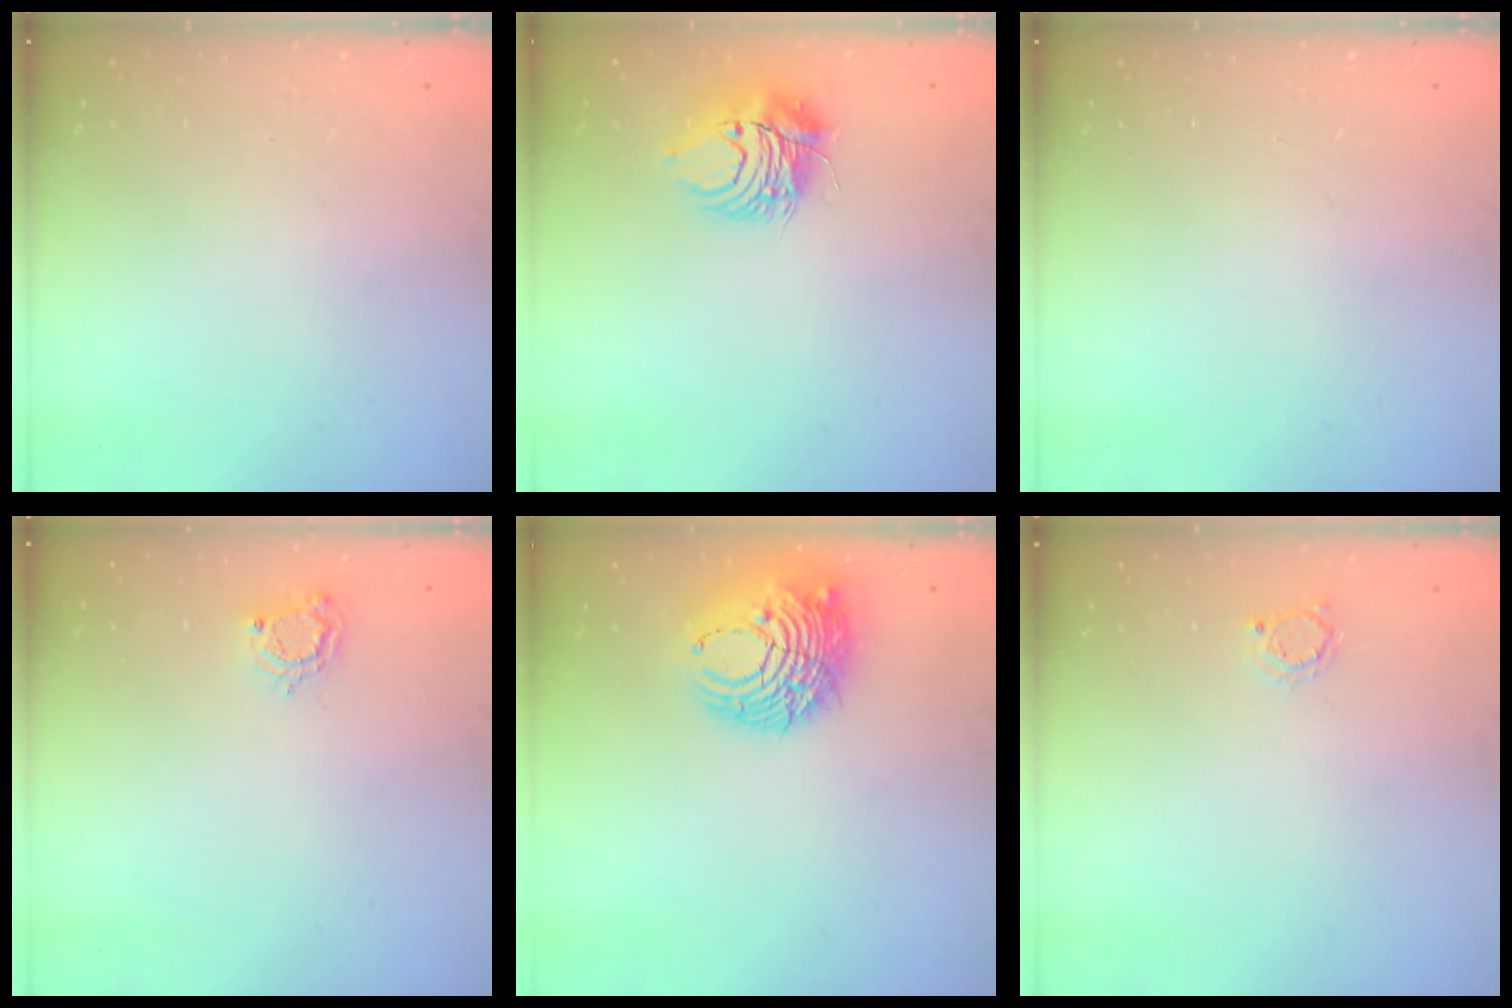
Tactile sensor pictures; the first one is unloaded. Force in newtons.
{"total": 10.0, "press": 9.9, "slide": 0.9}
{"total": 0.0}
{"total": 4.8, "press": 4.8, "slide": 0.2}
{"total": 10.9, "press": 10.8, "slide": 1.1}
{"total": 2.4, "press": 2.3, "slide": 0.3}